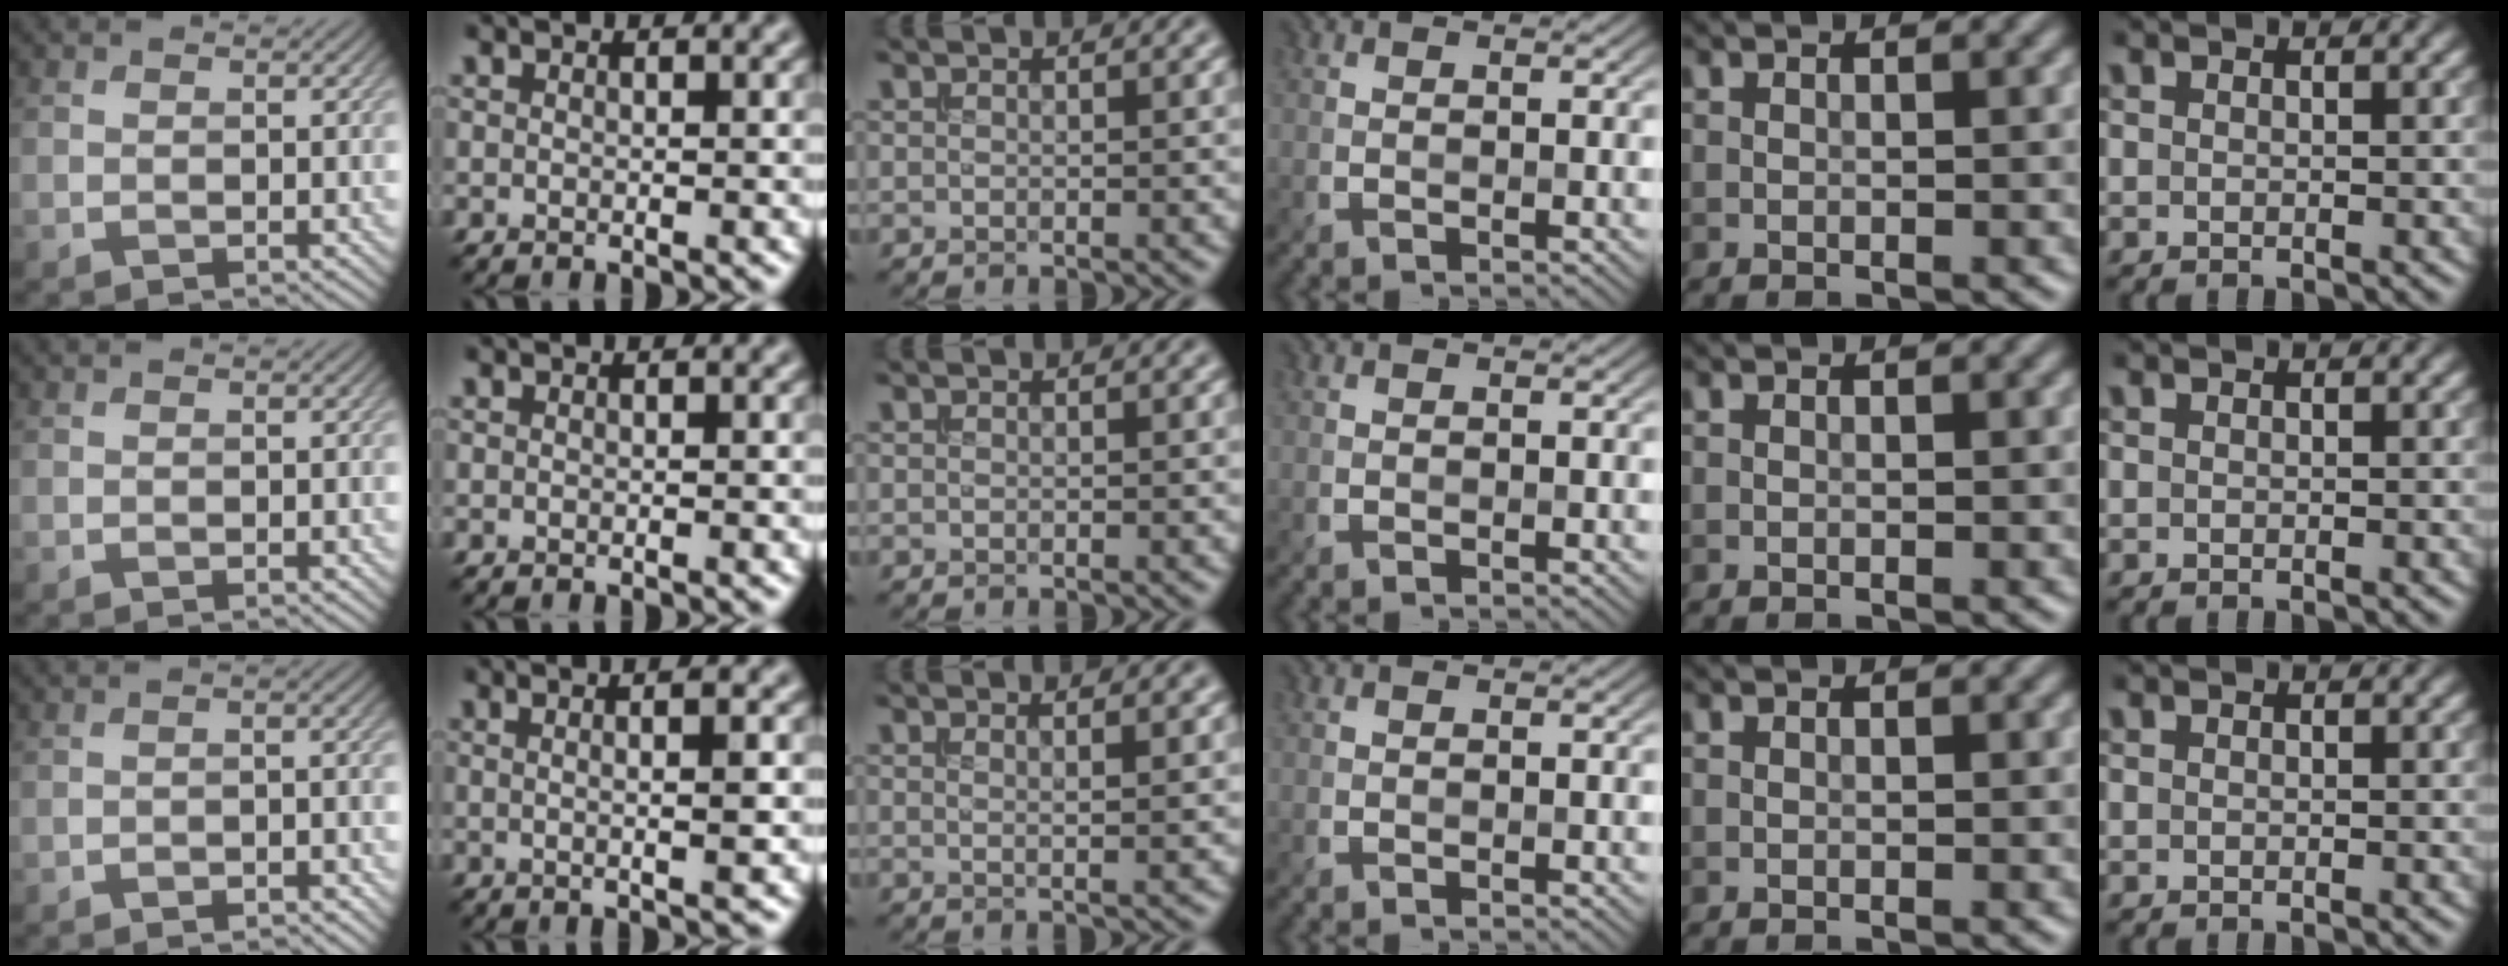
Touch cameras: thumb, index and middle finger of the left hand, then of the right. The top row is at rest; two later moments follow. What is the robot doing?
{"motion": "insert", "object": "bucket"}